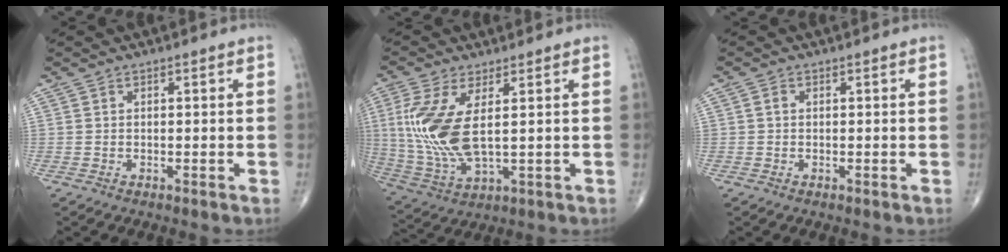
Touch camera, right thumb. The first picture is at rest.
{"total": 13.3, "force": [2.0, 5.4, 12.0], "torque": [-0.278, -0.015, 0.051]}
{"total": 0.9, "force": [0.0, 0.7, 0.5], "torque": [-0.005, 0.002, -0.002]}